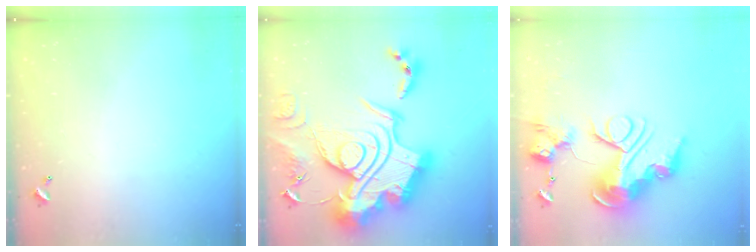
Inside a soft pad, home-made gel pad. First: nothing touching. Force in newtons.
{"total": 0.6, "press": 0.6, "slide": 0.0}
{"total": 0.7, "press": 0.7, "slide": 0.0}